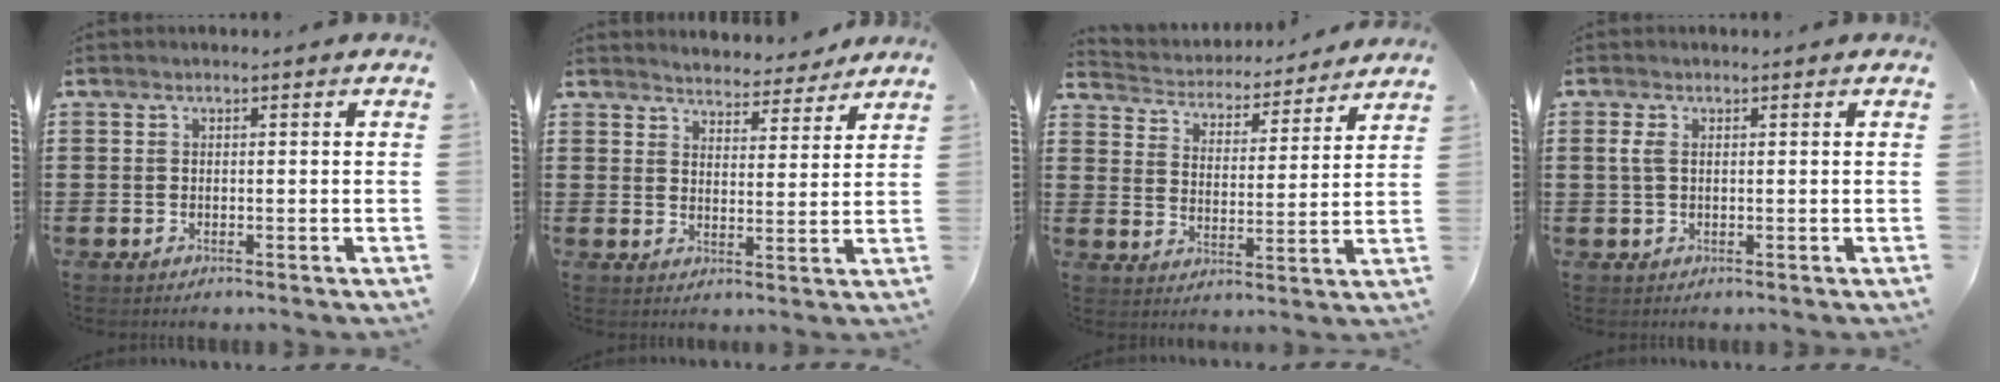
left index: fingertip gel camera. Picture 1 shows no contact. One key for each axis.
{"total": 4.3, "fx": 4.3, "fy": 0.1, "fz": 0.1, "tx": -0.013, "ty": -0.026, "tz": 0.074}
{"total": 3.6, "fx": 3.6, "fy": 0.3, "fz": -0.2, "tx": -0.022, "ty": -0.033, "tz": 0.055}
{"total": 1.9, "fx": 0.4, "fy": 1.0, "fz": 1.6, "tx": -0.044, "ty": 0.003, "tz": 0.004}